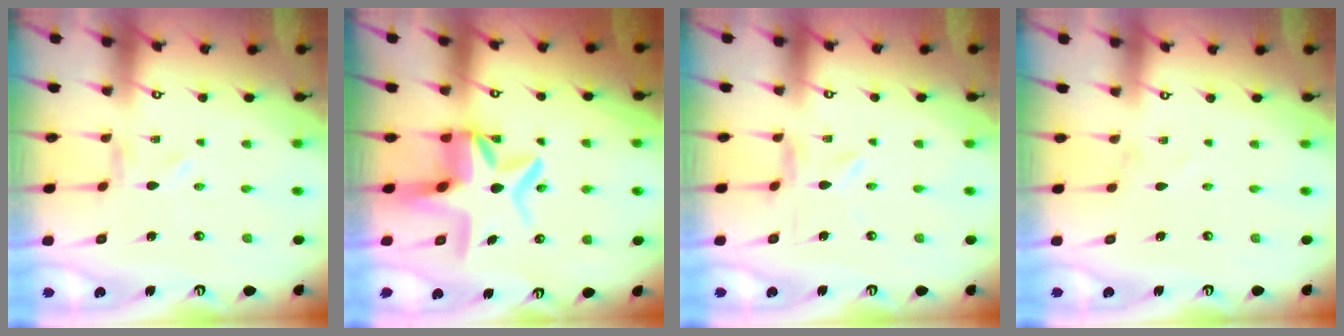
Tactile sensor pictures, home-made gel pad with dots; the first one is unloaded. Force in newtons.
{"total": 11.3, "press": 10.7, "slide": 3.5}
{"total": 3.0, "press": 2.9, "slide": 0.3}
{"total": 1.2, "press": 1.2, "slide": 0.1}